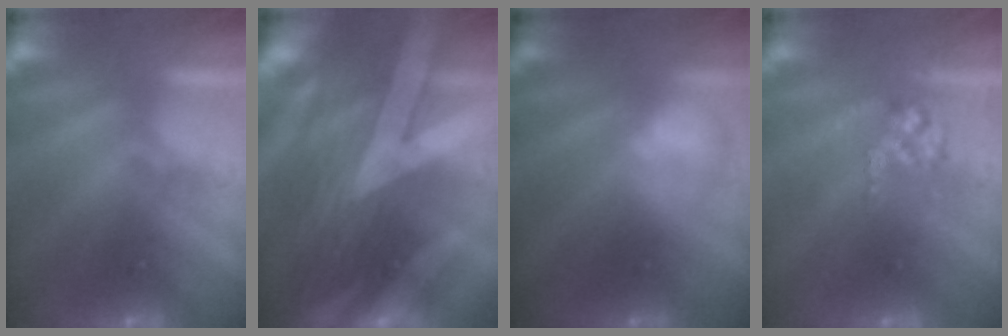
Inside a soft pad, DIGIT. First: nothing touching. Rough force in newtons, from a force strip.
{"total": 3.3}
{"total": 2.4}
{"total": 2.8}